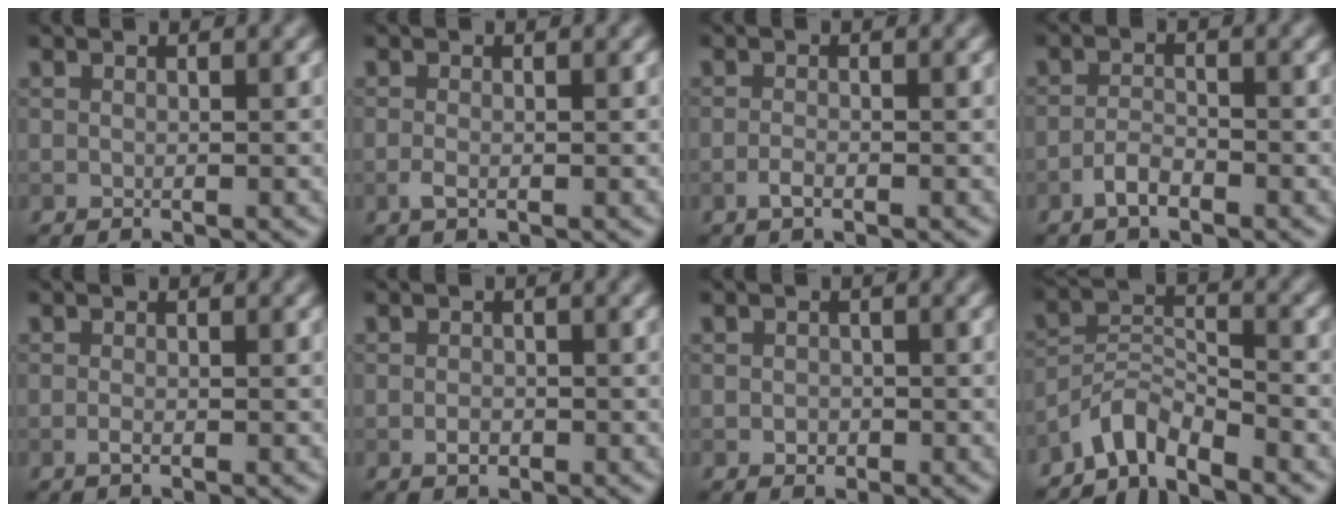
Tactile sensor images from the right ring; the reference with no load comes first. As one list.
[{"total": 1.1, "force": [-0.4, 0.4, 0.9], "torque": [-0.022, -0.002, -0.010]}, {"total": 1.1, "force": [-0.6, 0.4, 0.9], "torque": [-0.019, 0.001, -0.015]}, {"total": 2.0, "force": [-1.3, 0.6, 1.3], "torque": [-0.028, 0.004, -0.030]}, {"total": 0.8, "force": [-0.3, 0.2, 0.7], "torque": [-0.015, -0.002, -0.007]}, {"total": 1.2, "force": [-0.5, 0.7, 0.8], "torque": [-0.014, 0.000, -0.010]}, {"total": 1.0, "force": [-0.3, 0.9, 0.4], "torque": [-0.003, -0.004, -0.007]}, {"total": 4.0, "force": [-3.6, 0.9, 1.6], "torque": [-0.027, 0.008, -0.080]}]